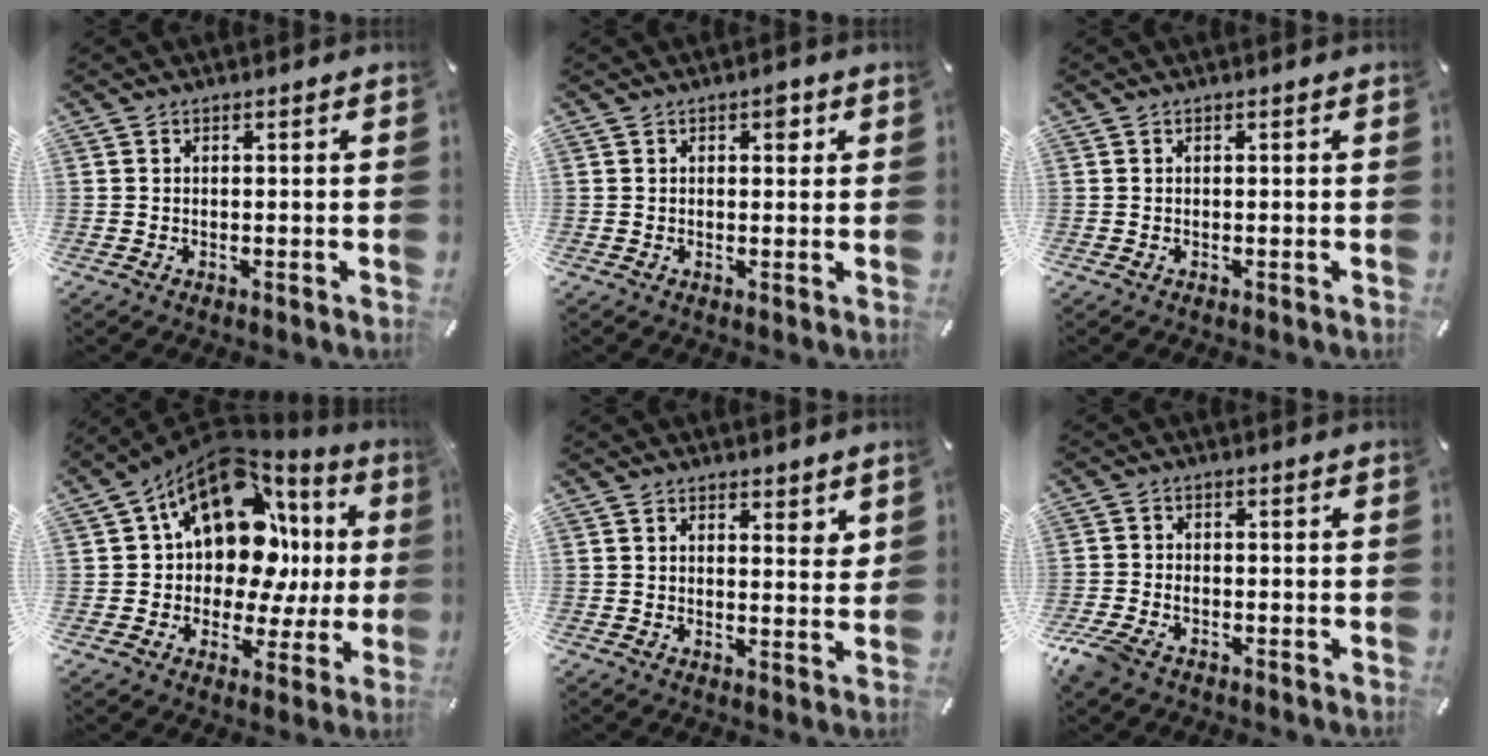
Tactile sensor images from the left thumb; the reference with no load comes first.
{"total": 2.7, "force": [1.0, 1.6, 1.8], "torque": [-0.016, -0.001, 0.010]}
{"total": 0.0}
{"total": 18.3, "force": [7.3, 11.3, 12.5], "torque": [-0.199, -0.068, 0.121]}
{"total": 3.7, "force": [2.6, 1.9, 1.7], "torque": [-0.014, -0.017, 0.043]}
{"total": 3.9, "force": [-2.4, 2.4, 1.9], "torque": [-0.048, 0.008, -0.048]}